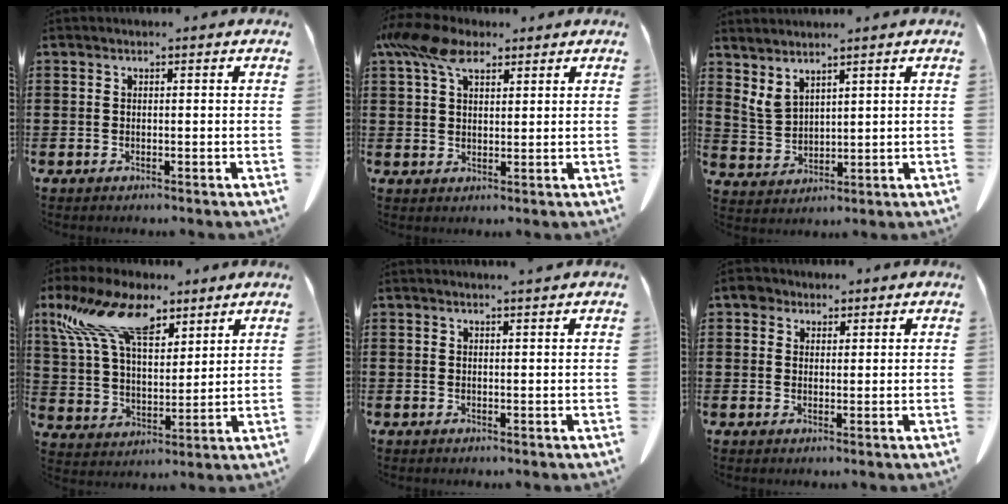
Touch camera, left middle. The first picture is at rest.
{"total": 7.6, "force": [4.8, 3.5, 4.7], "torque": [-0.100, 0.003, 0.089]}
{"total": 3.6, "force": [3.1, 1.3, 1.4], "torque": [-0.040, -0.005, 0.059]}
{"total": 13.5, "force": [8.8, 5.3, 8.8], "torque": [-0.208, -0.012, 0.161]}
{"total": 0.9, "force": [0.8, -0.2, 0.3], "torque": [-0.005, -0.004, 0.017]}
{"total": 2.8, "force": [2.0, 1.7, 0.8], "torque": [-0.017, 0.004, 0.038]}